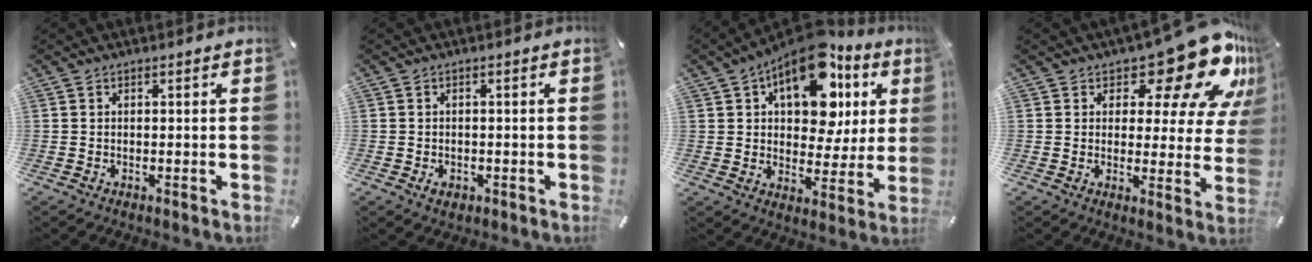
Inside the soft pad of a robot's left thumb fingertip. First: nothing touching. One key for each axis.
{"total": 1.9, "fx": -0.8, "fy": 1.4, "fz": 1.0, "tx": -0.026, "ty": 0.000, "tz": -0.017}
{"total": 17.6, "fx": 9.0, "fy": 9.9, "fz": 11.5, "tx": -0.179, "ty": -0.044, "tz": 0.152}
{"total": 17.8, "fx": 11.4, "fy": 7.9, "fz": 11.1, "tx": -0.137, "ty": -0.085, "tz": 0.189}